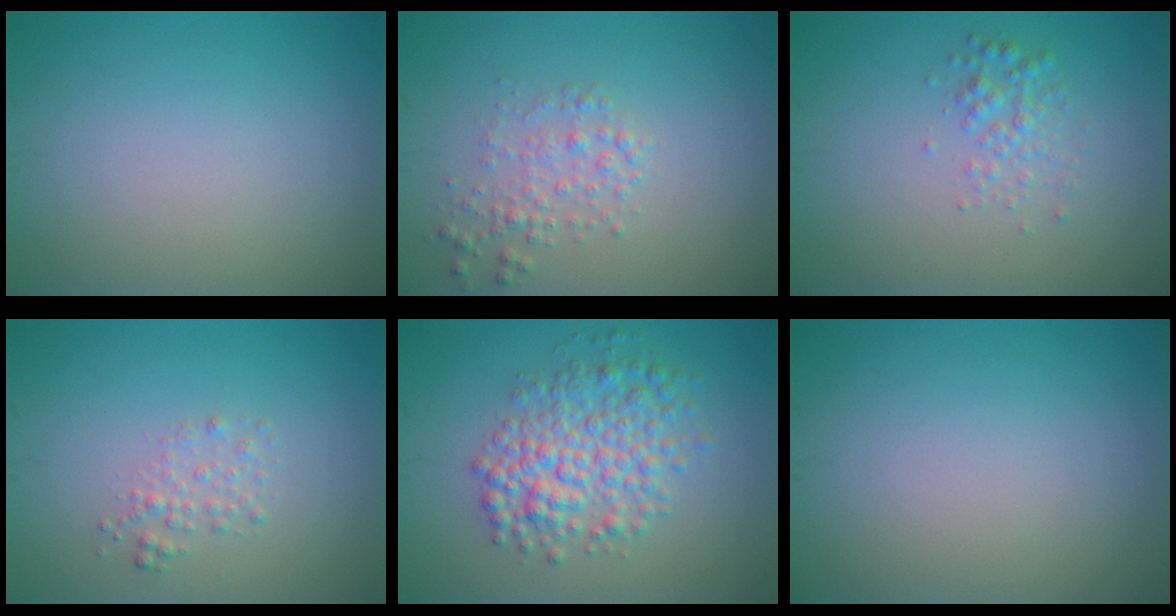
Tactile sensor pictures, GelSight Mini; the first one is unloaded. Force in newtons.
{"total": 2.1, "press": 2.1, "slide": 0.1}
{"total": 1.9, "press": 1.9, "slide": 0.0}
{"total": 1.4, "press": 1.4, "slide": 0.1}
{"total": 5.4, "press": 5.4, "slide": 0.1}
{"total": 0.0}